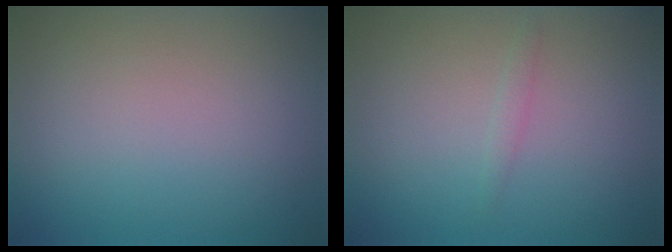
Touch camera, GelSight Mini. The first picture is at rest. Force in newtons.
{"total": 0.8, "press": 0.8, "slide": 0.0}